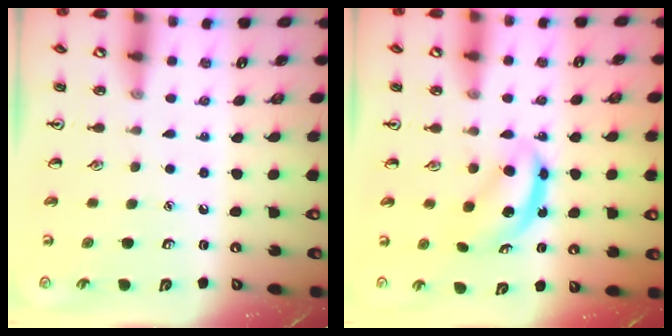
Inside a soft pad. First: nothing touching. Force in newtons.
{"total": 5.8, "press": 5.8, "slide": 0.3}